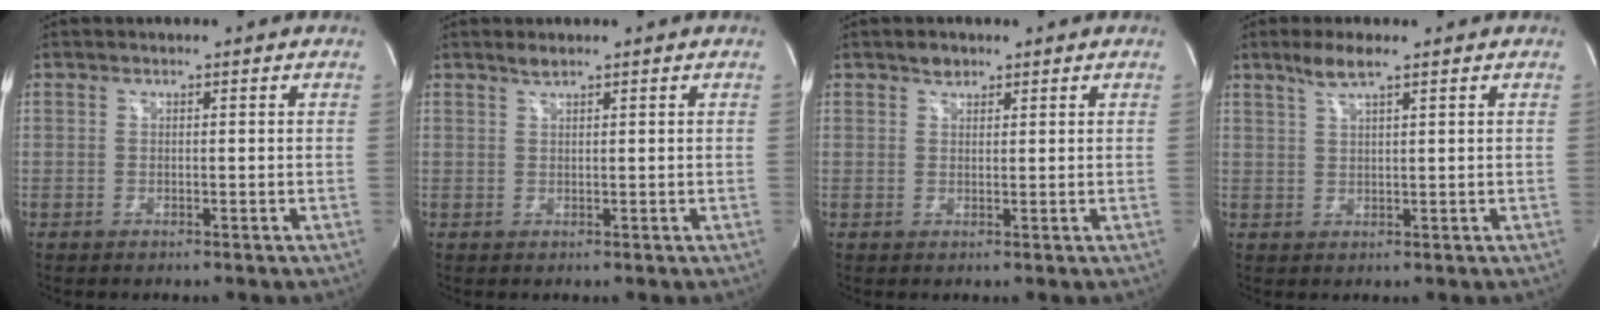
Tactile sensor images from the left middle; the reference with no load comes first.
{"total": 0.9, "force": [0.8, -0.1, 0.3], "torque": [-0.010, 0.001, 0.019]}
{"total": 1.4, "force": [1.1, 0.9, 0.4], "torque": [-0.008, 0.002, 0.017]}
{"total": 3.5, "force": [2.5, 0.1, 2.5], "torque": [-0.058, 0.002, 0.050]}